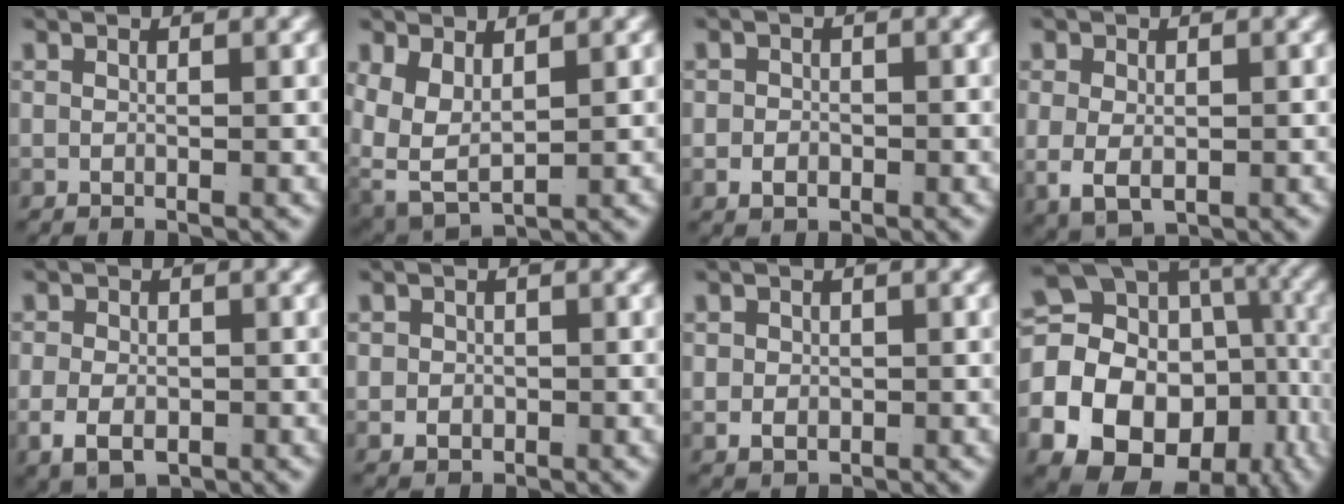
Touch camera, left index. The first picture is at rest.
{"total": 7.9, "force": [-0.3, 6.8, 4.0], "torque": [-0.129, -0.039, 0.007]}
{"total": 1.6, "force": [-0.7, 1.3, 0.5], "torque": [-0.002, -0.008, -0.009]}
{"total": 4.1, "force": [-0.6, 3.2, 2.5], "torque": [-0.068, -0.031, 0.011]}
{"total": 4.0, "force": [-1.3, 2.8, 2.5], "torque": [-0.047, -0.025, -0.006]}
{"total": 2.1, "force": [-0.3, 1.9, 0.9], "torque": [-0.016, -0.009, 0.001]}
{"total": 2.3, "force": [-0.1, 2.0, 1.2], "torque": [-0.027, -0.015, 0.011]}
{"total": 22.7, "force": [-4.1, 19.3, 11.1], "torque": [-0.253, -0.080, -0.057]}